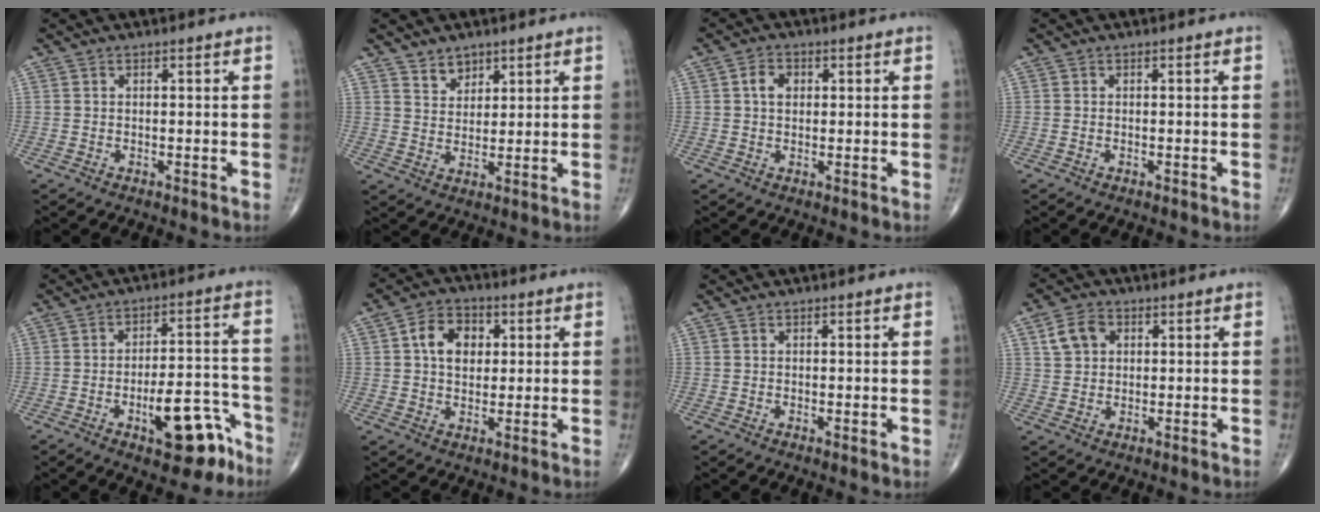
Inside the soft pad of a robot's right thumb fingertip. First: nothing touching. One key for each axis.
{"total": 4.1, "fx": 3.1, "fy": 2.5, "fz": 1.0, "tx": 0.006, "ty": -0.026, "tz": 0.057}
{"total": 3.5, "fx": 0.8, "fy": 2.6, "fz": 2.2, "tx": -0.032, "ty": 0.006, "tz": 0.010}
{"total": 0.0}
{"total": 12.6, "fx": -6.6, "fy": 4.9, "fz": 9.5, "tx": -0.109, "ty": 0.054, "tz": -0.091}
{"total": 8.1, "fx": 1.9, "fy": 5.9, "fz": 5.2, "tx": -0.058, "ty": 0.005, "tz": 0.025}
{"total": 0.5, "fx": 0.1, "fy": 0.1, "fz": 0.5, "tx": -0.008, "ty": -0.003, "tz": 0.000}
{"total": 5.5, "fx": 1.9, "fy": 4.2, "fz": 3.0, "tx": -0.042, "ty": 0.003, "tz": 0.033}